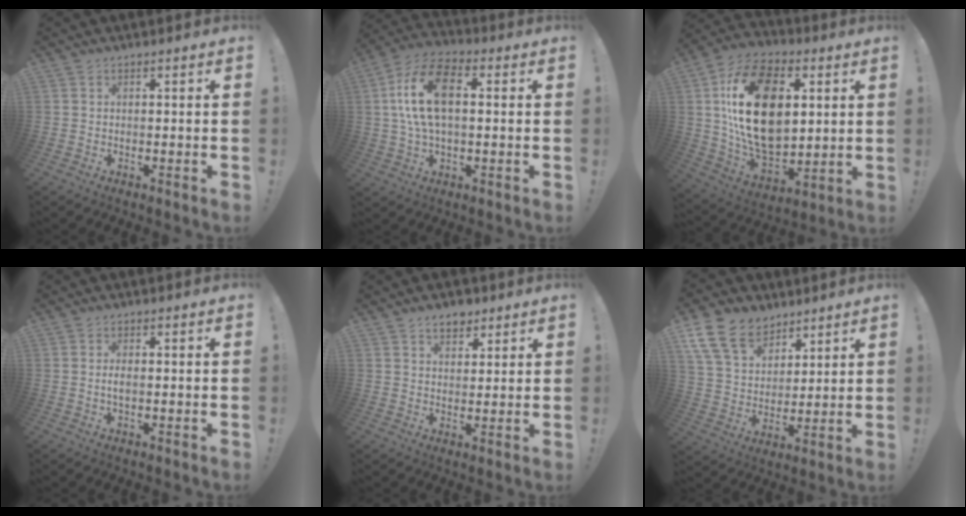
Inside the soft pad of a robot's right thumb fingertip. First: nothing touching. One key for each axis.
{"total": 15.1, "fx": 2.0, "fy": 8.3, "fz": 12.4, "tx": -0.234, "ty": 0.009, "tz": 0.035}
{"total": 26.5, "fx": 5.3, "fy": 17.2, "fz": 19.5, "tx": -0.362, "ty": -0.018, "tz": 0.098}
{"total": 2.0, "fx": -0.5, "fy": 0.7, "fz": 1.8, "tx": -0.032, "ty": 0.001, "tz": -0.009}
{"total": 5.5, "fx": 3.7, "fy": 3.5, "fz": 2.1, "tx": -0.023, "ty": -0.013, "tz": 0.066}
{"total": 15.4, "fx": 9.8, "fy": 9.9, "fz": 6.5, "tx": -0.128, "ty": -0.054, "tz": 0.192}